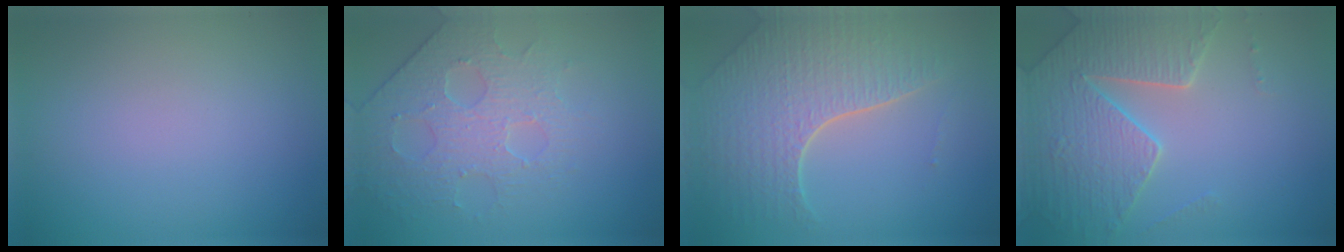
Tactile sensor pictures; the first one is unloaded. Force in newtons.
{"total": 3.9, "press": 3.8, "slide": 1.1}
{"total": 6.8, "press": 4.9, "slide": 4.7}
{"total": 5.2, "press": 5.0, "slide": 1.4}